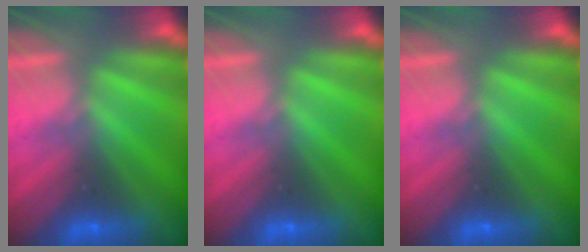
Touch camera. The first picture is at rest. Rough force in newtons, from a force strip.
{"total": 0.0}
{"total": 0.0}